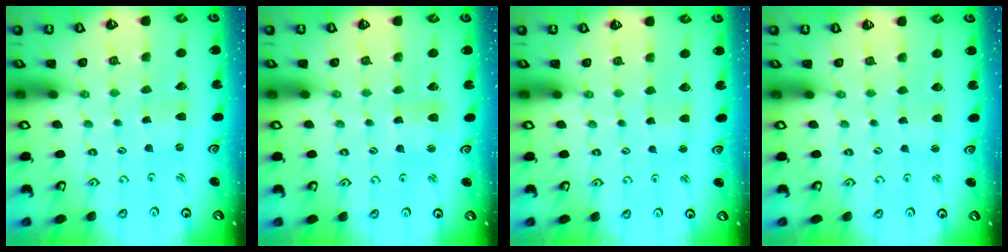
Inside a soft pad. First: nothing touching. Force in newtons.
{"total": 2.7, "press": 2.7, "slide": 0.4}
{"total": 2.1, "press": 2.1, "slide": 0.2}
{"total": 0.9, "press": 0.9, "slide": 0.0}